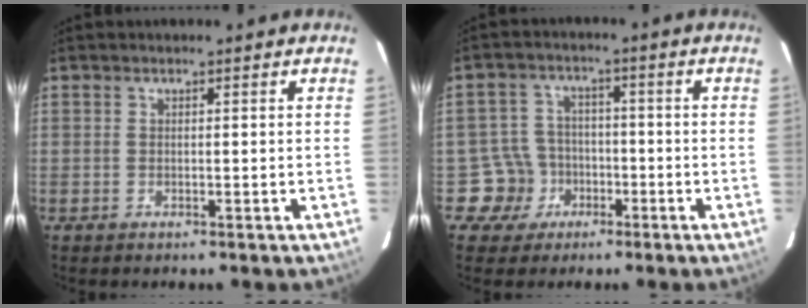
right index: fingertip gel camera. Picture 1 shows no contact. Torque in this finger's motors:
{"motor_torque": [0.08, -0.04, -0.86, -0.21]}